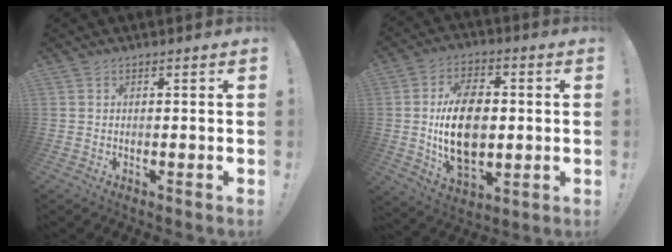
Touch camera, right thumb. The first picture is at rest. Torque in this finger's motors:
{"motor_torque": [1.40, 2.52, 1.79, -0.28, 0.15]}